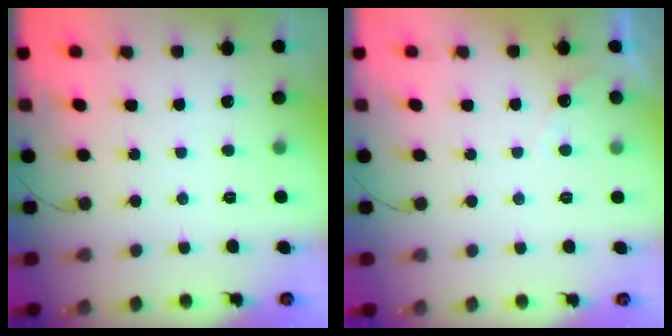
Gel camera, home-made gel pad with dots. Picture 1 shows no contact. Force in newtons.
{"total": 2.6, "press": 2.6, "slide": 0.1}